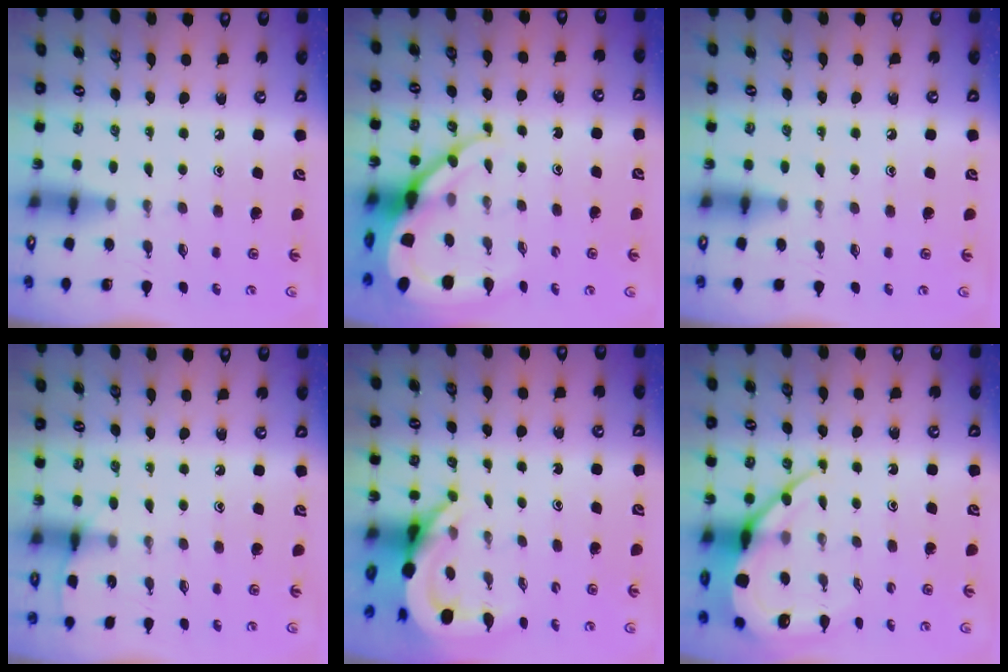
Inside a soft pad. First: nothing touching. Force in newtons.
{"total": 9.4, "press": 9.3, "slide": 0.9}
{"total": 6.0, "press": 5.9, "slide": 0.8}
{"total": 5.6, "press": 5.5, "slide": 0.7}
{"total": 6.4, "press": 6.4, "slide": 0.5}
{"total": 9.2, "press": 9.2, "slide": 0.9}